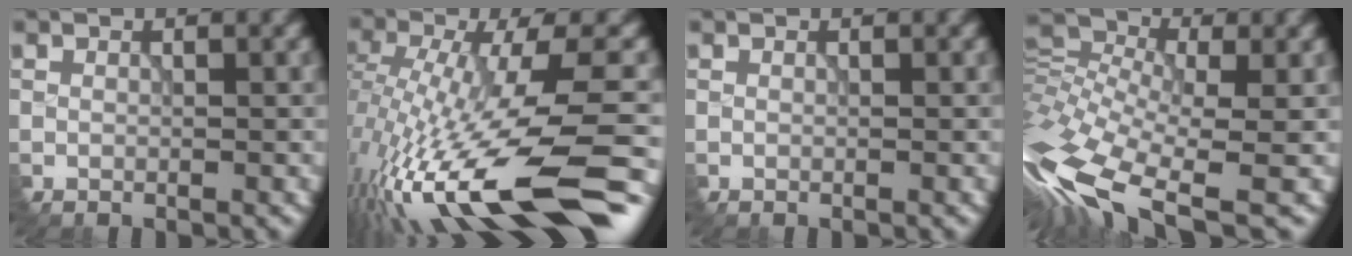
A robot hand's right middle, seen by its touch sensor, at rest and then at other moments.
{"total": 15.4, "force": [-6.5, 4.1, 13.4], "torque": [-0.255, -0.015, -0.104]}
{"total": 0.0}
{"total": 14.4, "force": [-7.2, 6.6, 10.5], "torque": [-0.257, -0.005, -0.133]}